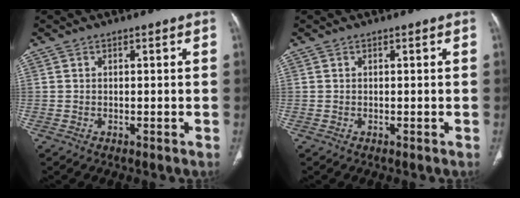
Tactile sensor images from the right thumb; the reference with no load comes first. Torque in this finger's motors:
{"motor_torque": [0.00, 0.00, 0.00, 0.00, 0.00]}